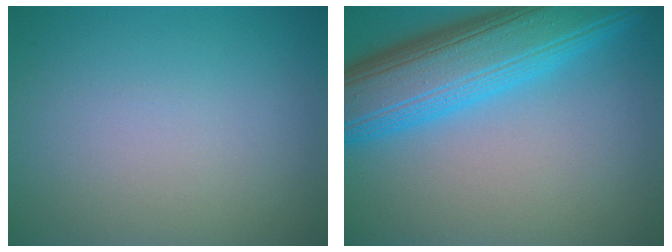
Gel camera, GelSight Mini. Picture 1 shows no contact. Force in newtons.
{"total": 10.6, "press": 10.6, "slide": 0.2}